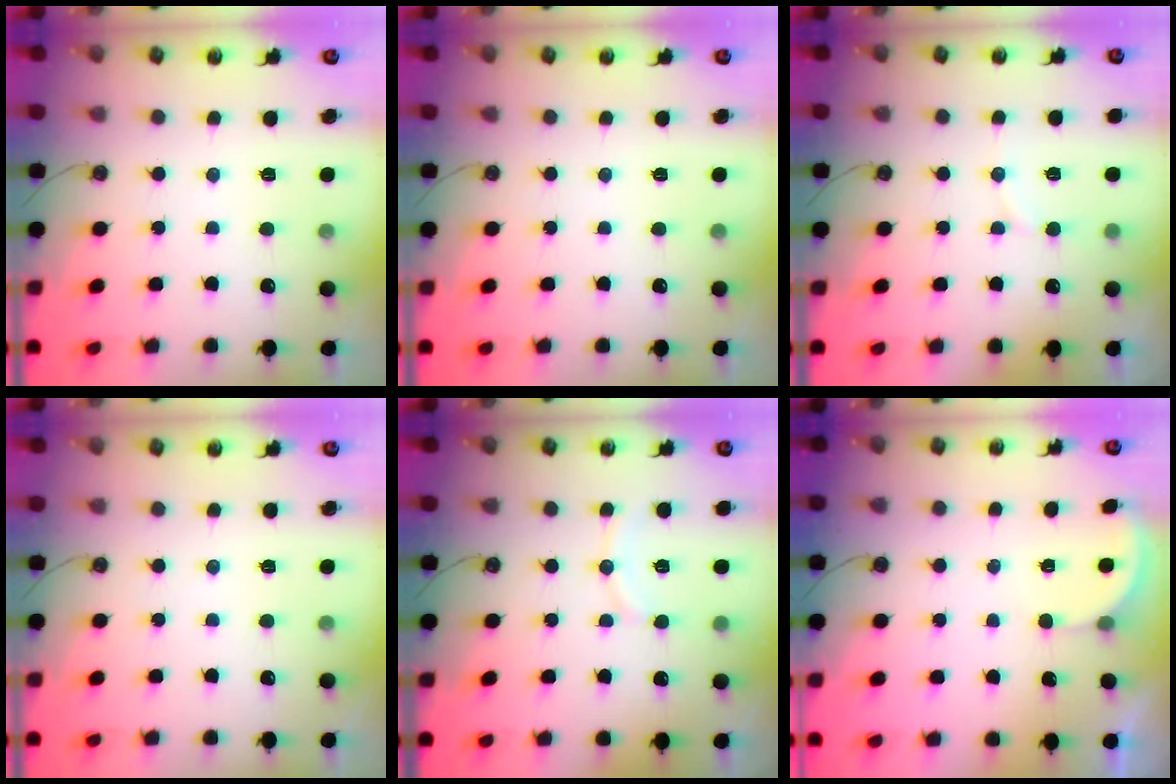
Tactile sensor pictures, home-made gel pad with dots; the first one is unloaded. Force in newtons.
{"total": 0.0}
{"total": 5.5, "press": 5.4, "slide": 1.1}
{"total": 0.0}
{"total": 6.3, "press": 6.2, "slide": 0.8}
{"total": 1.4, "press": 1.3, "slide": 0.5}